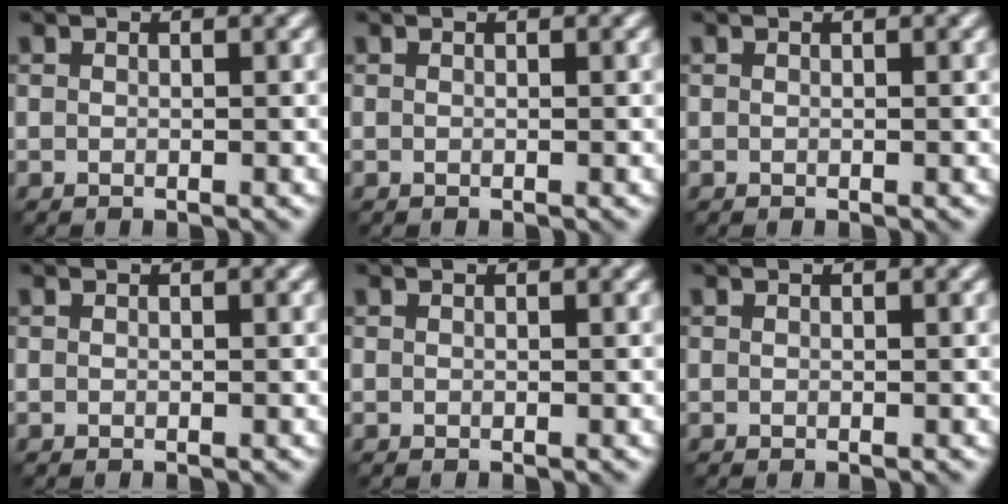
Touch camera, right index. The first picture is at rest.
{"total": 0.0}
{"total": 0.0}
{"total": 0.0}
{"total": 0.0}
{"total": 0.0}